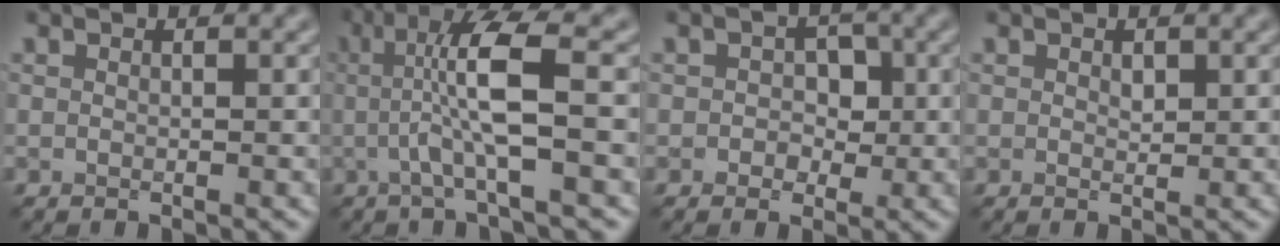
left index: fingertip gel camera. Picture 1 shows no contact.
{"total": 6.4, "force": [0.2, 1.1, 6.3], "torque": [-0.123, 0.006, 0.003]}
{"total": 2.3, "force": [-0.1, 2.0, 1.2], "torque": [-0.004, 0.000, -0.010]}
{"total": 0.8, "force": [0.3, 0.4, 0.5], "torque": [-0.008, -0.001, 0.007]}